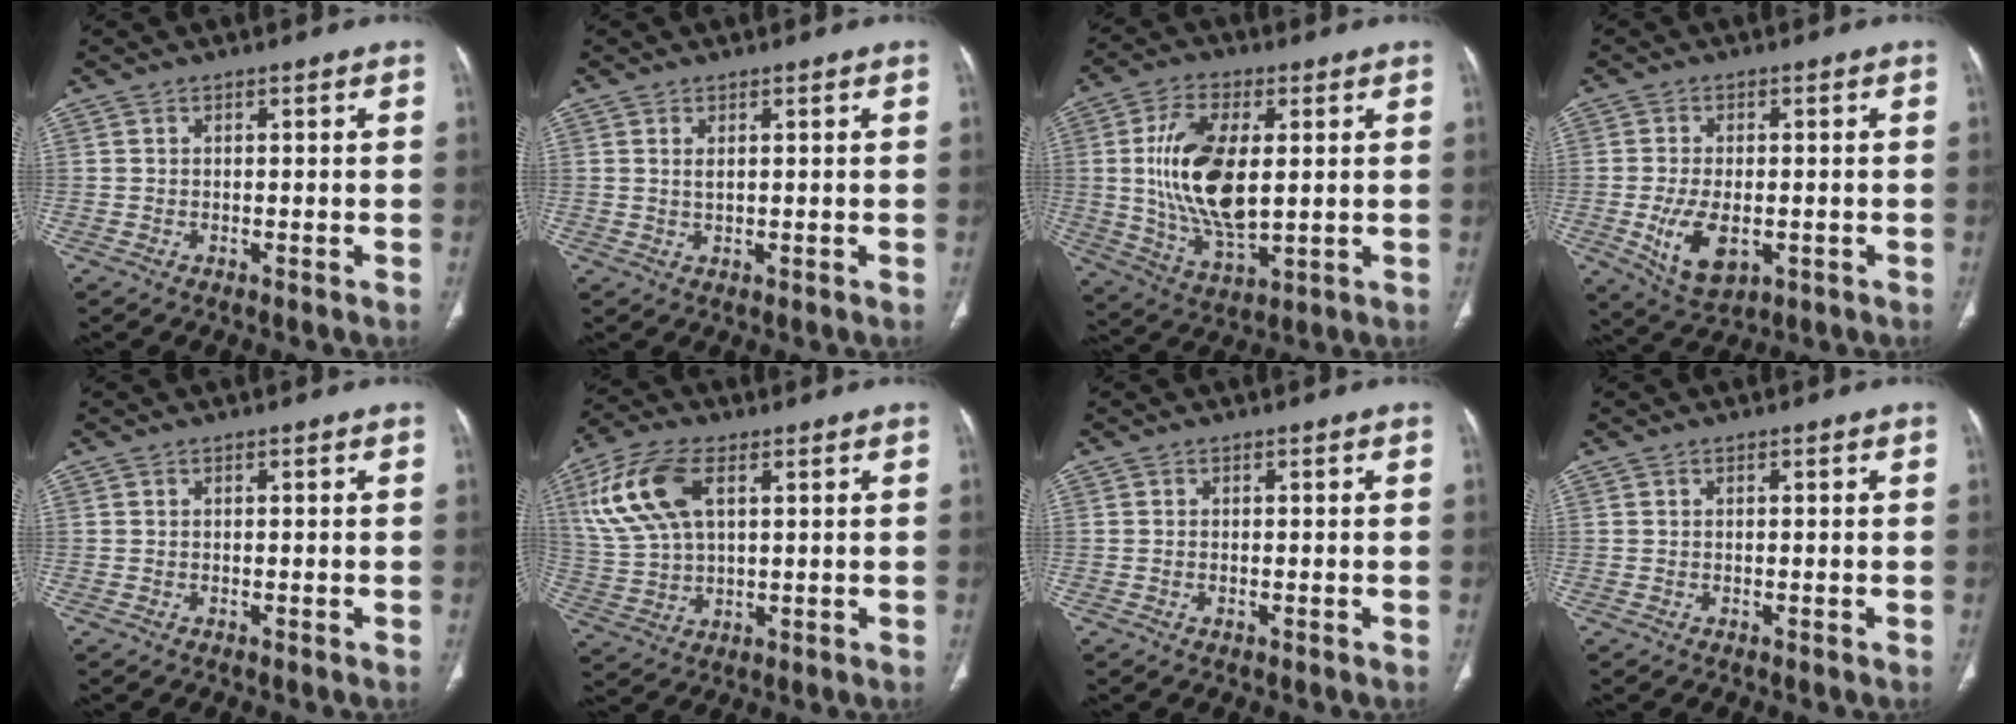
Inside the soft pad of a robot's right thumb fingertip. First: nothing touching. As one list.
[{"total": 1.4, "force": [0.6, 0.5, 1.1], "torque": [-0.023, -0.002, 0.015]}, {"total": 16.5, "force": [1.8, 8.3, 14.1], "torque": [-0.267, -0.015, 0.042]}, {"total": 9.0, "force": [-2.1, 5.0, 7.2], "torque": [-0.131, -0.008, -0.023]}, {"total": 0.0}, {"total": 13.9, "force": [4.9, 7.4, 10.7], "torque": [-0.234, 0.004, 0.100]}, {"total": 0.6, "force": [-0.2, 0.3, 0.4], "torque": [-0.012, 0.003, -0.001]}, {"total": 0.0}]